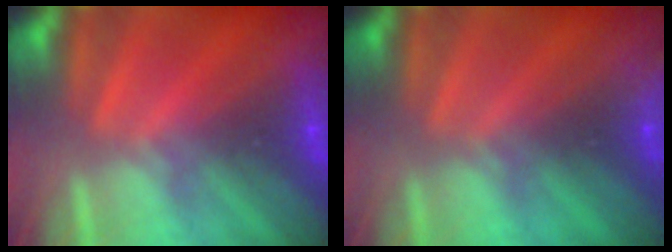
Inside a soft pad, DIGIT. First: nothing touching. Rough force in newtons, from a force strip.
{"total": 2.4}